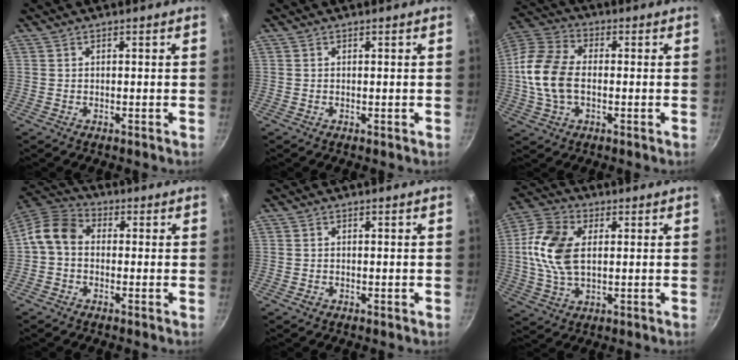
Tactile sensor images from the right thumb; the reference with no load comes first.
{"total": 0.0}
{"total": 13.1, "force": [-0.7, 8.3, 10.1], "torque": [-0.193, 0.023, -0.029]}
{"total": 7.2, "force": [-0.5, 5.6, 4.5], "torque": [-0.082, 0.030, -0.031]}
{"total": 0.6, "force": [-0.3, 0.3, 0.4], "torque": [-0.004, 0.001, -0.006]}
{"total": 12.7, "force": [1.4, 7.7, 10.0], "torque": [-0.189, 0.012, 0.018]}